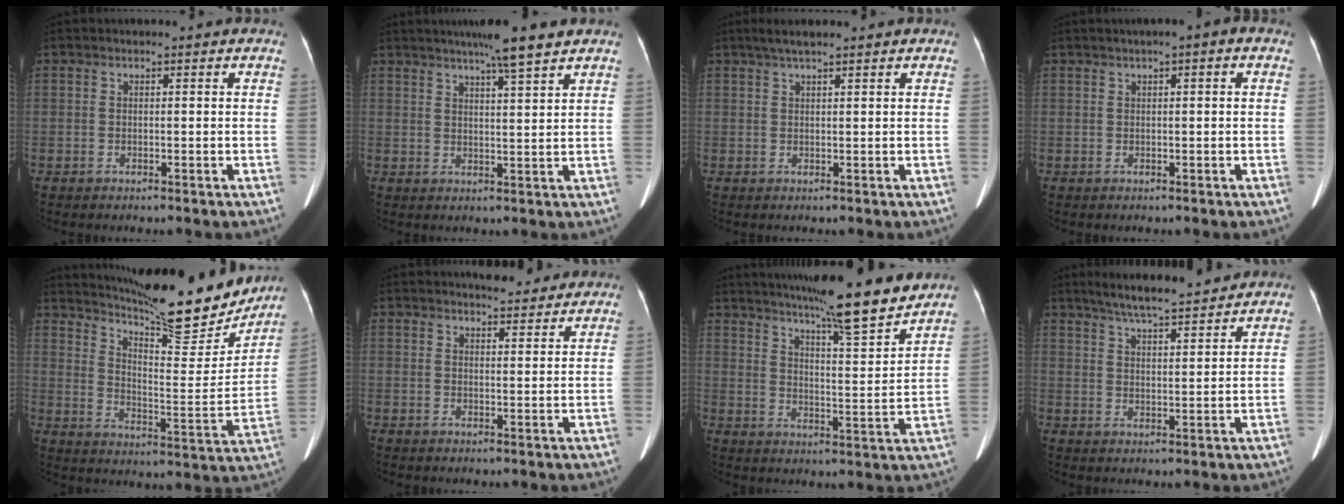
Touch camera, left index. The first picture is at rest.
{"total": 7.2, "force": [5.6, -0.7, 4.4], "torque": [-0.071, 0.007, 0.085]}
{"total": 3.5, "force": [2.8, 0.1, 2.2], "torque": [-0.042, 0.019, 0.050]}
{"total": 1.6, "force": [0.6, 0.1, 1.5], "torque": [-0.024, 0.007, 0.007]}
{"total": 21.2, "force": [18.8, 3.0, 9.3], "torque": [-0.147, -0.040, 0.266]}
{"total": 4.9, "force": [4.5, 1.3, 1.2], "torque": [-0.017, 0.005, 0.059]}
{"total": 15.3, "force": [13.3, -0.1, 7.6], "torque": [-0.115, -0.014, 0.189]}
{"total": 9.7, "force": [8.6, 0.6, 4.4], "torque": [-0.074, 0.013, 0.135]}